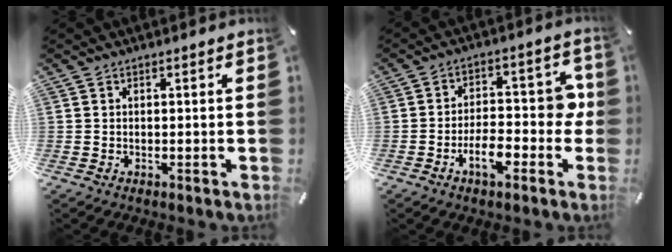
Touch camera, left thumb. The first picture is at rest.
{"total": 10.6, "force": [-3.0, 6.2, 8.1], "torque": [-0.115, 0.018, -0.050]}